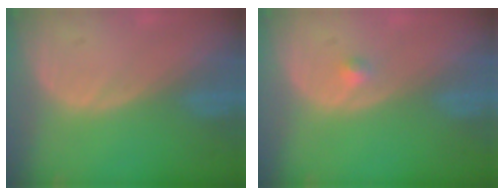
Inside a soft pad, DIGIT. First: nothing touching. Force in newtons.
{"total": 1.1, "press": 0.9, "slide": 0.5}